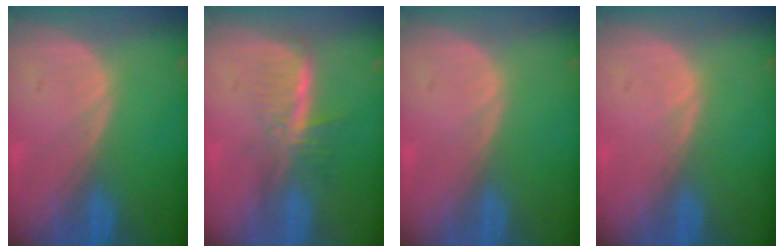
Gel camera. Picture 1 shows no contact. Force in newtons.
{"total": 6.0, "press": 5.2, "slide": 2.9}
{"total": 0.0}
{"total": 0.5, "press": 0.5, "slide": 0.1}